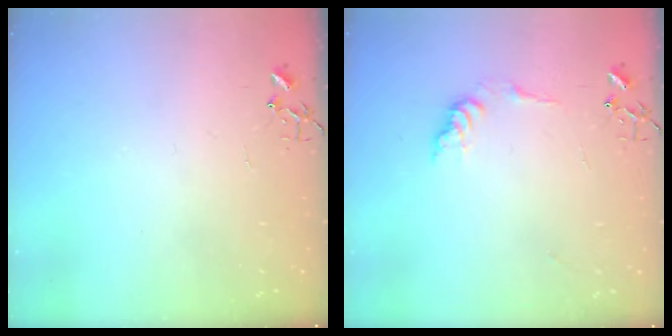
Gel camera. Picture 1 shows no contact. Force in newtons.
{"total": 8.4, "press": 8.4, "slide": 0.4}